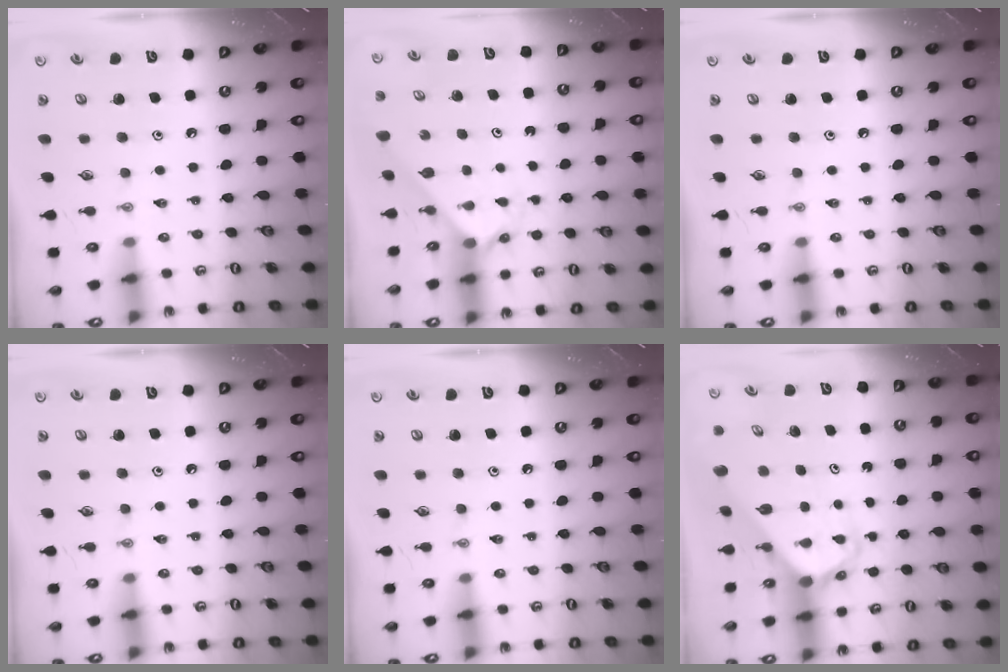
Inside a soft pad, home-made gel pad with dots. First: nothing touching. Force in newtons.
{"total": 2.3, "press": 2.3, "slide": 0.1}
{"total": 0.0}
{"total": 0.0}
{"total": 0.0}
{"total": 2.8, "press": 2.8, "slide": 0.2}